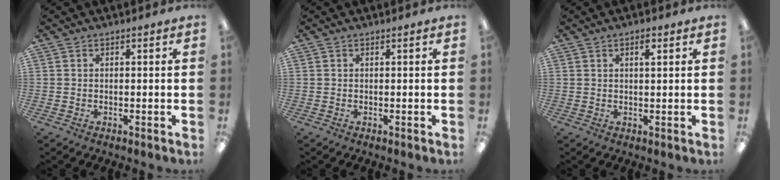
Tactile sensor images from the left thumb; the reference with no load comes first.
{"total": 0.0}
{"total": 2.4, "force": [1.4, 0.7, 1.8], "torque": [-0.024, -0.003, 0.020]}